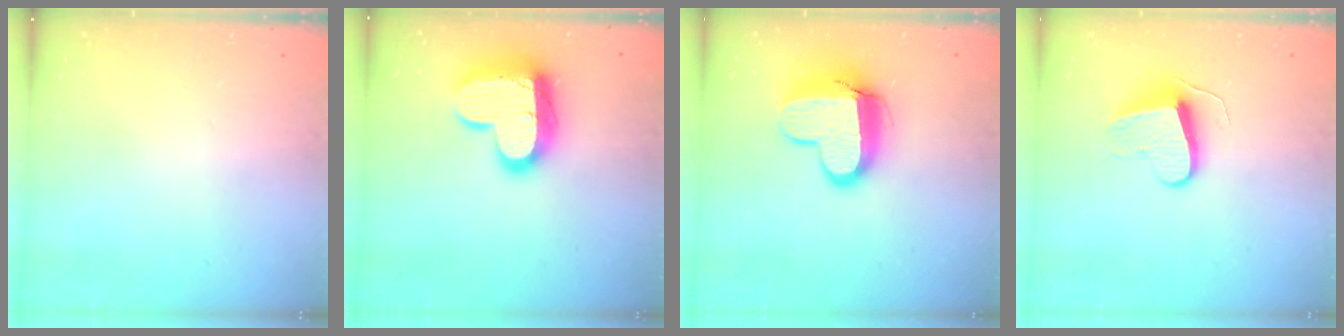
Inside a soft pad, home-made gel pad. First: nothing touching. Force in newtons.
{"total": 17.8, "press": 17.8, "slide": 1.3}
{"total": 12.3, "press": 12.2, "slide": 1.3}
{"total": 9.4, "press": 9.3, "slide": 0.9}